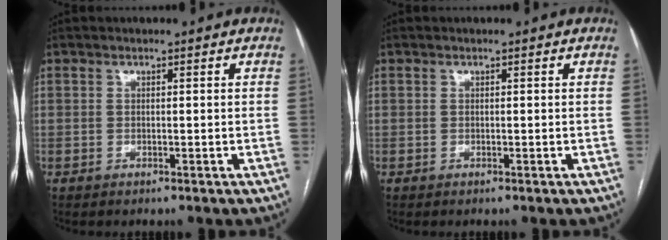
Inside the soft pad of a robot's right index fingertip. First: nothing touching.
{"total": 0.0}